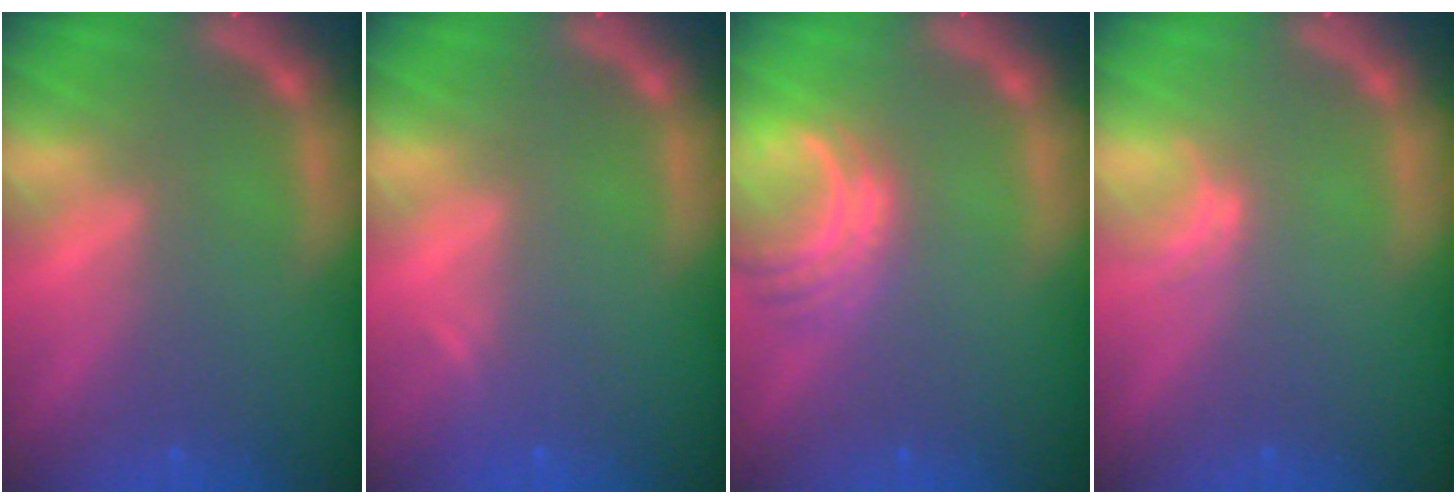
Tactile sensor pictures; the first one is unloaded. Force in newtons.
{"total": 0.9}
{"total": 4.5}
{"total": 1.0}